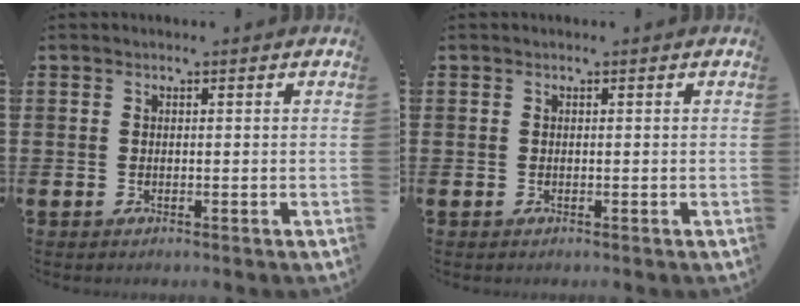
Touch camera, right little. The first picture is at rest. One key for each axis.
{"total": 0.0}